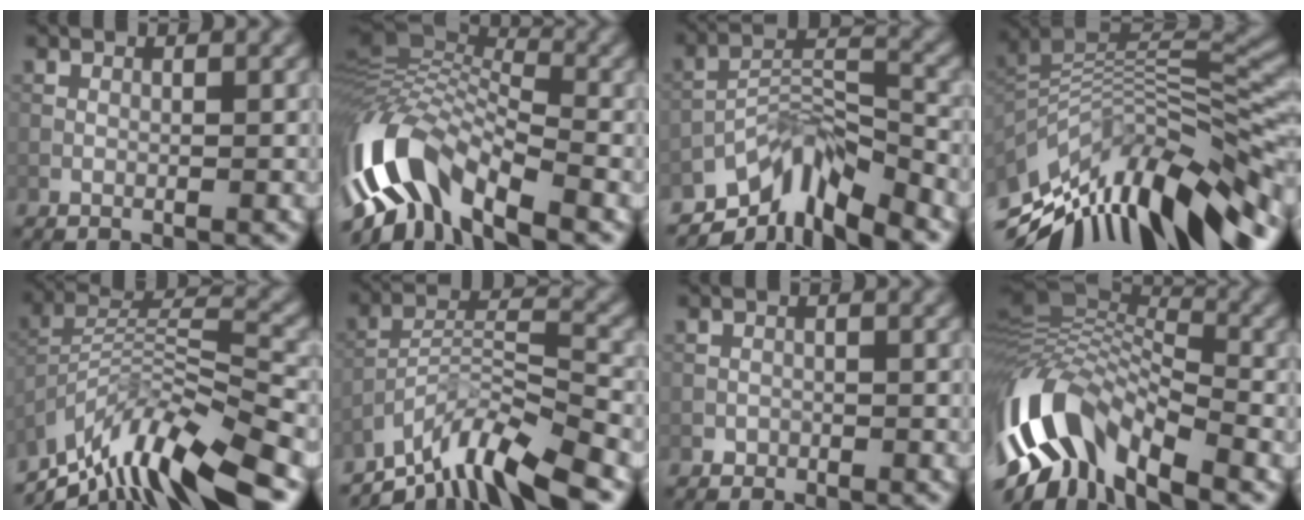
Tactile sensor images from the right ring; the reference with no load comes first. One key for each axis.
{"total": 11.3, "fx": -5.4, "fy": 4.6, "fz": 8.8, "tx": -0.164, "ty": 0.015, "tz": -0.113}
{"total": 8.2, "fx": -6.1, "fy": 2.8, "fz": 4.7, "tx": -0.071, "ty": -0.003, "tz": -0.118}
{"total": 14.0, "fx": -7.1, "fy": 4.5, "fz": 11.2, "tx": -0.201, "ty": 0.019, "tz": -0.130}
{"total": 11.1, "fx": -8.7, "fy": 2.7, "fz": 6.4, "tx": -0.123, "ty": 0.005, "tz": -0.161}
{"total": 8.8, "fx": -7.1, "fy": 1.7, "fz": 4.9, "tx": -0.085, "ty": 0.000, "tz": -0.137}
{"total": 0.9, "fx": -0.6, "fy": 0.6, "fz": -0.1, "tx": 0.002, "ty": 0.002, "tz": -0.011}
{"total": 12.9, "fx": -5.4, "fy": 5.9, "fz": 10.1, "tx": -0.203, "ty": 0.014, "tz": -0.109}